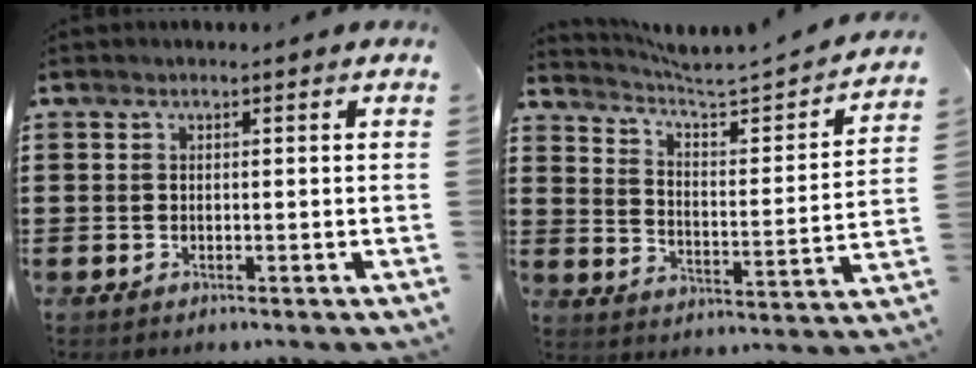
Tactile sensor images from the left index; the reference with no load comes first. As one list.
[{"total": 3.1, "force": [2.9, 0.0, 1.2], "torque": [-0.045, -0.033, 0.036]}]